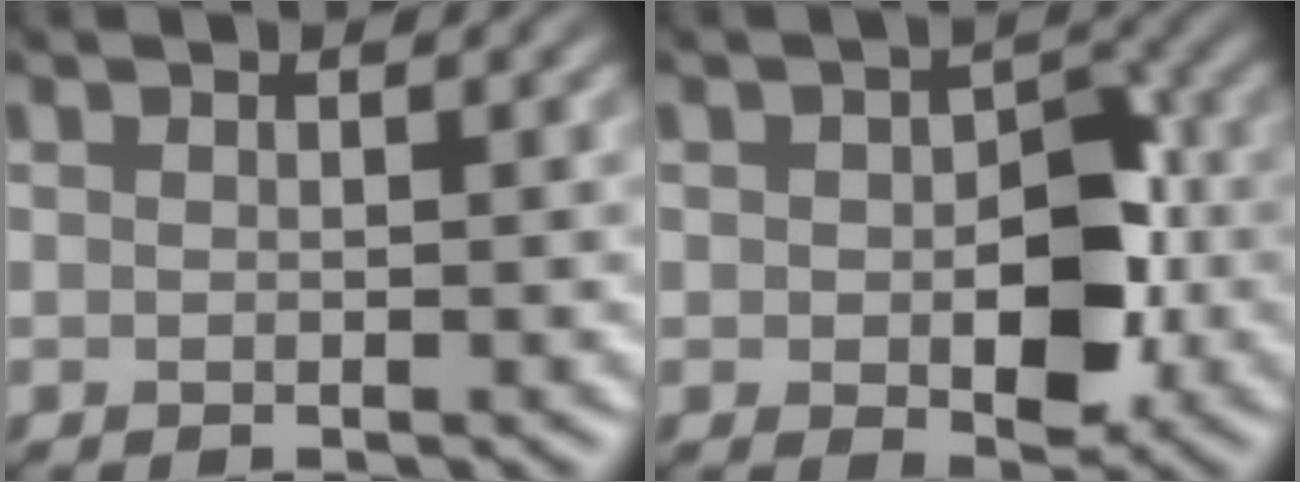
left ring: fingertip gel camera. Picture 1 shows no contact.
{"total": 6.2, "force": [-1.2, 3.9, 4.7], "torque": [-0.077, -0.005, -0.016]}